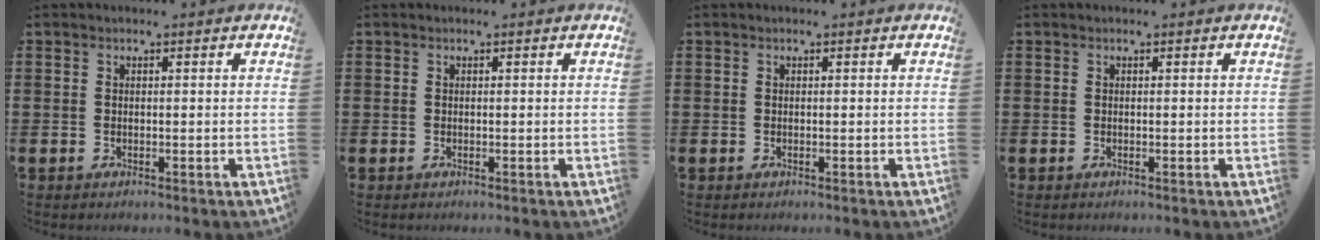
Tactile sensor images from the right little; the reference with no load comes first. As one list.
[{"total": 0.0}, {"total": 0.0}, {"total": 0.0}]